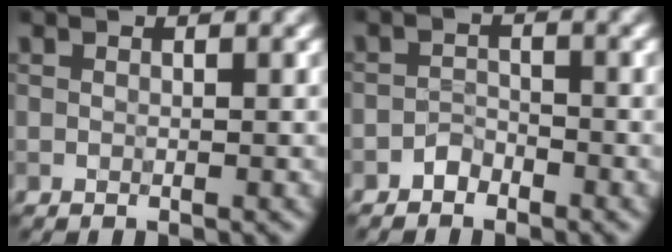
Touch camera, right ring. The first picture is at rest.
{"total": 1.4, "force": [-1.1, 0.7, 0.2], "torque": [-0.001, 0.008, -0.021]}